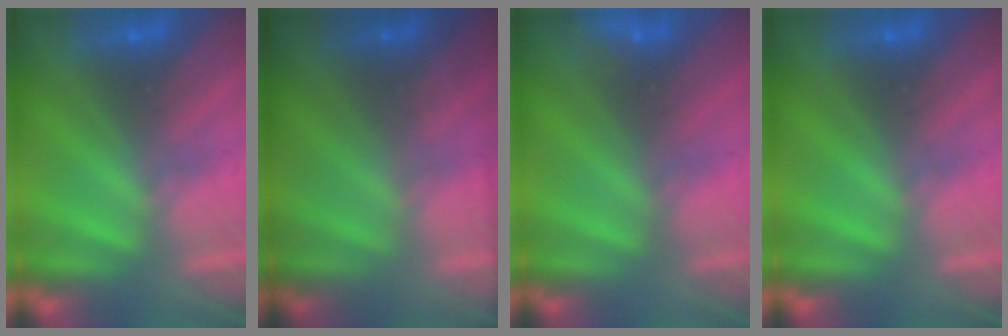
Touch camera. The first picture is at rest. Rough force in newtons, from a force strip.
{"total": 1.8}
{"total": 2.9}
{"total": 0.0}